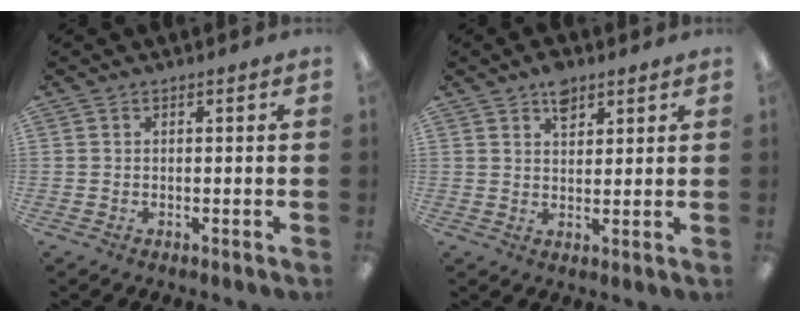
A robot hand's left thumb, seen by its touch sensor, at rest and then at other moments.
{"total": 4.7, "force": [3.2, 2.6, 2.2], "torque": [-0.026, -0.011, 0.055]}